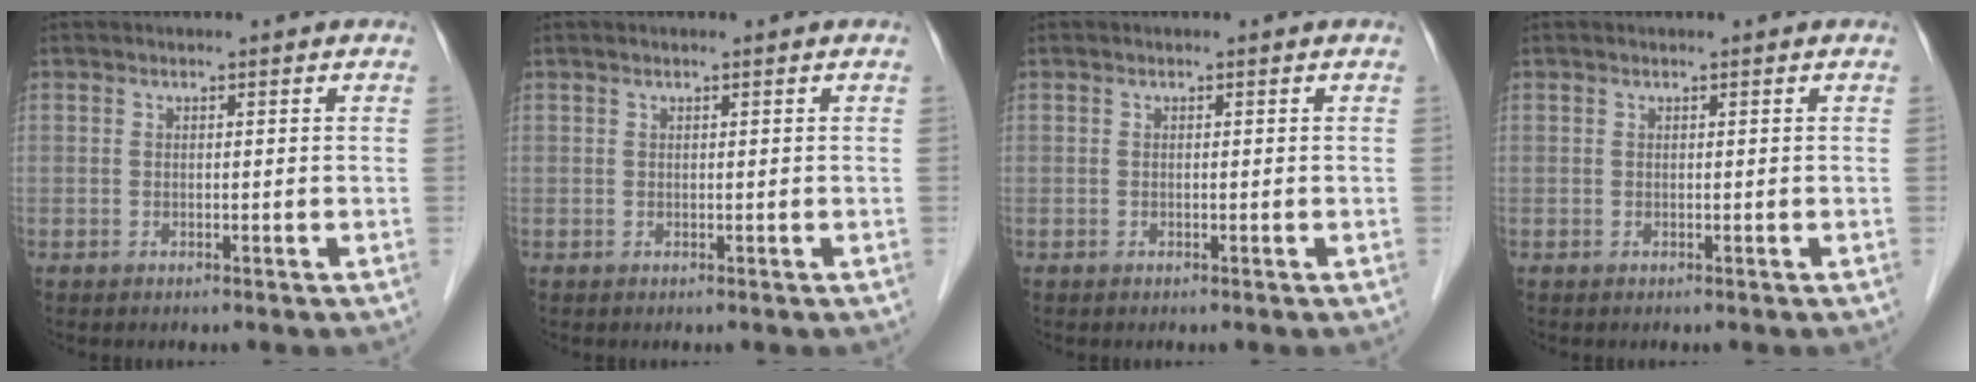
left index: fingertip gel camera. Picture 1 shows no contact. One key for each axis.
{"total": 0.0}
{"total": 0.0}
{"total": 0.0}